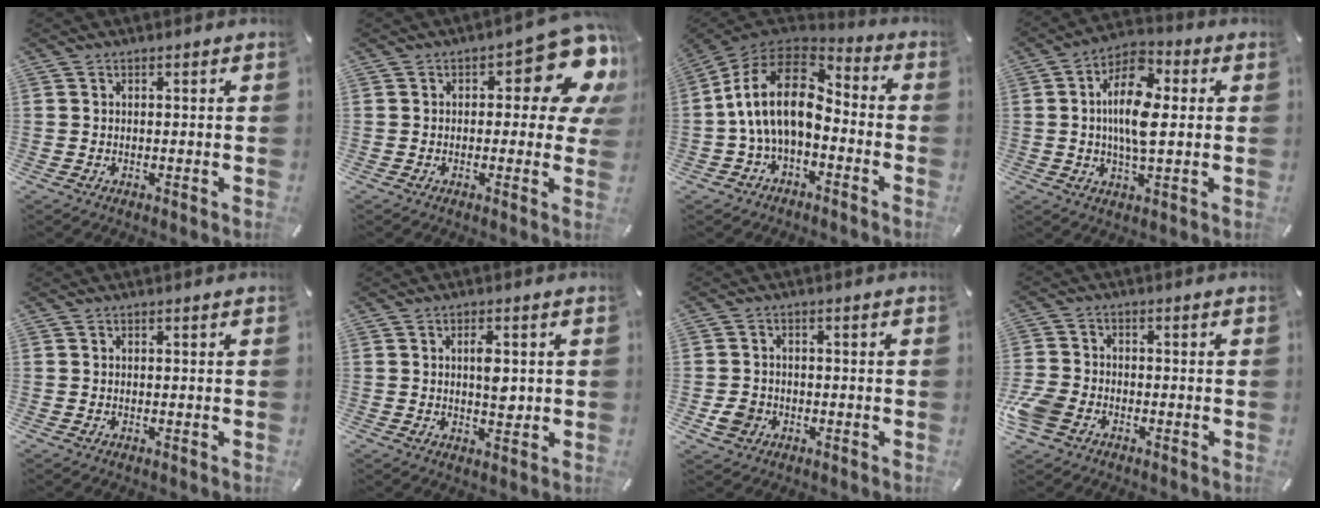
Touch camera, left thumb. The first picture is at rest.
{"total": 13.9, "force": [6.1, 6.1, 10.8], "torque": [-0.129, -0.048, 0.102]}
{"total": 16.2, "force": [-1.2, 10.1, 12.6], "torque": [-0.265, 0.020, -0.027]}
{"total": 12.5, "force": [1.2, 6.0, 10.9], "torque": [-0.208, 0.001, 0.017]}
{"total": 0.0}
{"total": 4.7, "force": [0.6, 2.4, 4.0], "torque": [-0.058, -0.003, 0.004]}
{"total": 4.6, "force": [-1.7, 3.9, 1.6], "torque": [-0.030, 0.001, -0.034]}
{"total": 6.7, "force": [-3.2, 4.9, 3.3], "torque": [-0.079, 0.015, -0.061]}